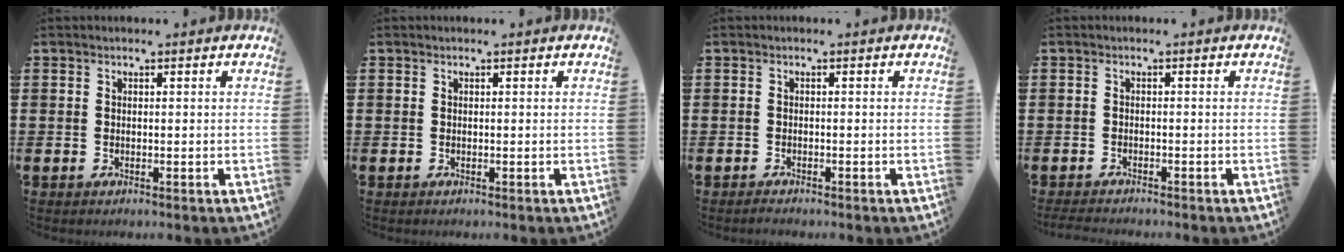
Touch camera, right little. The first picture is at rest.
{"total": 0.0}
{"total": 0.5, "force": [-0.5, 0.1, 0.2], "torque": [-0.006, -0.001, -0.010]}
{"total": 1.1, "force": [-1.1, 0.0, 0.3], "torque": [-0.006, 0.001, -0.022]}